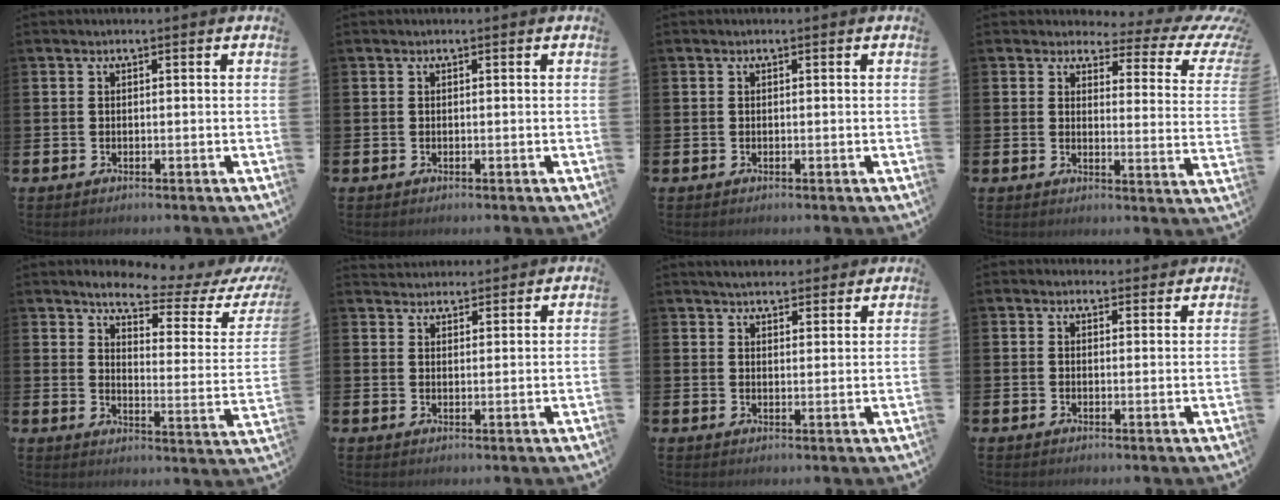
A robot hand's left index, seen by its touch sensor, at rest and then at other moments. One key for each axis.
{"total": 0.0}
{"total": 0.0}
{"total": 3.2, "fx": 2.2, "fy": 1.8, "fz": 1.5, "tx": -0.016, "ty": -0.030, "tz": 0.024}
{"total": 5.4, "fx": 4.8, "fy": 0.8, "fz": 2.2, "tx": -0.053, "ty": -0.039, "tz": 0.073}
{"total": 2.8, "fx": 2.8, "fy": 0.7, "fz": -0.1, "tx": 0.003, "ty": -0.013, "tz": 0.050}
{"total": 3.5, "fx": 3.4, "fy": 0.8, "fz": 0.3, "tx": -0.014, "ty": -0.013, "tz": 0.063}
{"total": 1.6, "fx": 1.4, "fy": 0.7, "fz": -0.1, "tx": 0.006, "ty": -0.001, "tz": 0.025}